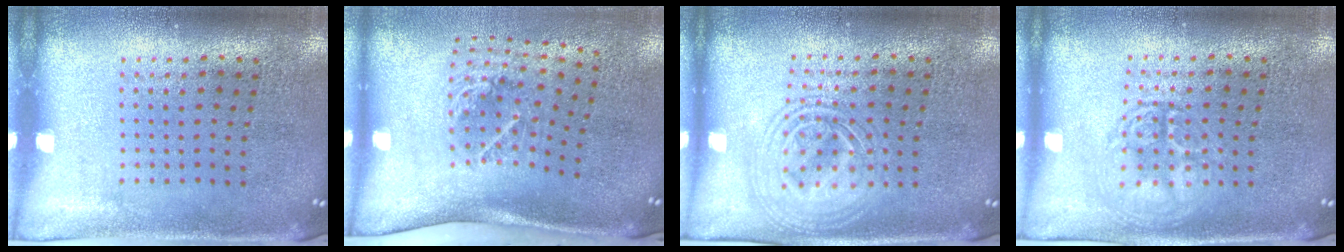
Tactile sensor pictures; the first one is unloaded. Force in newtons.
{"total": 2.1, "press": 1.3, "slide": 1.6}
{"total": 2.9, "press": 2.9, "slide": 0.4}
{"total": 2.6, "press": 2.6, "slide": 0.4}